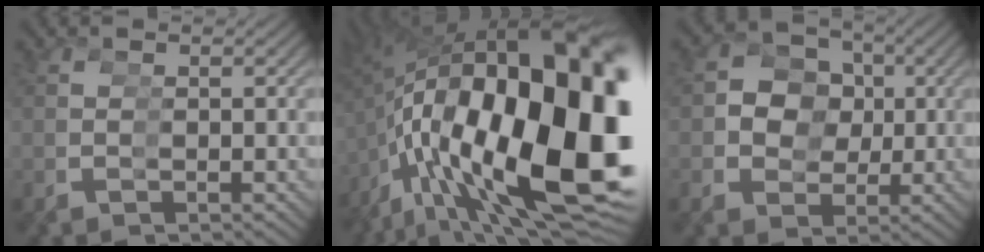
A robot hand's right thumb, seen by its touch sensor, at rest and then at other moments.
{"total": 27.6, "force": [0.1, 16.3, 22.2], "torque": [-0.374, -0.032, 0.033]}
{"total": 9.7, "force": [1.6, 7.6, 5.8], "torque": [-0.082, 0.002, 0.026]}